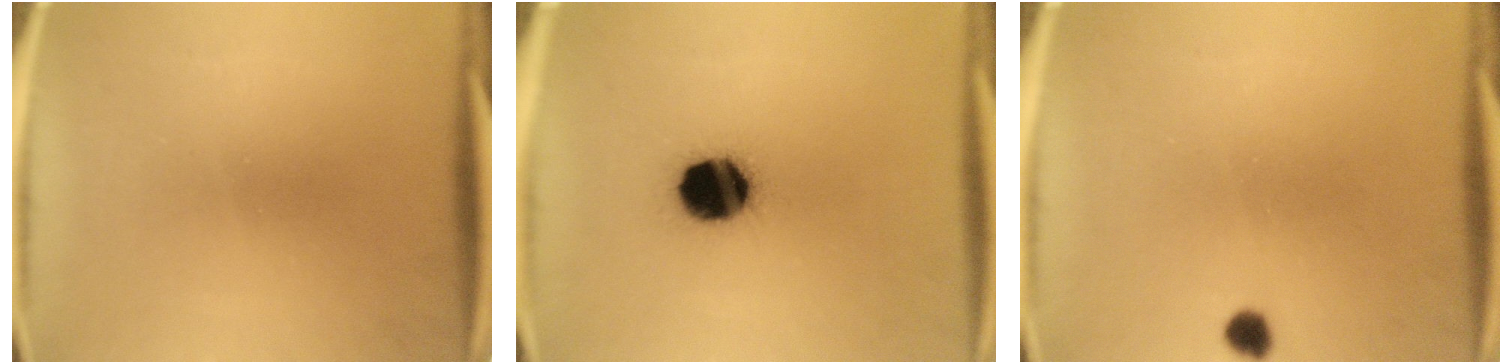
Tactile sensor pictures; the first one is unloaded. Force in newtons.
{"total": 14.2}
{"total": 2.0}